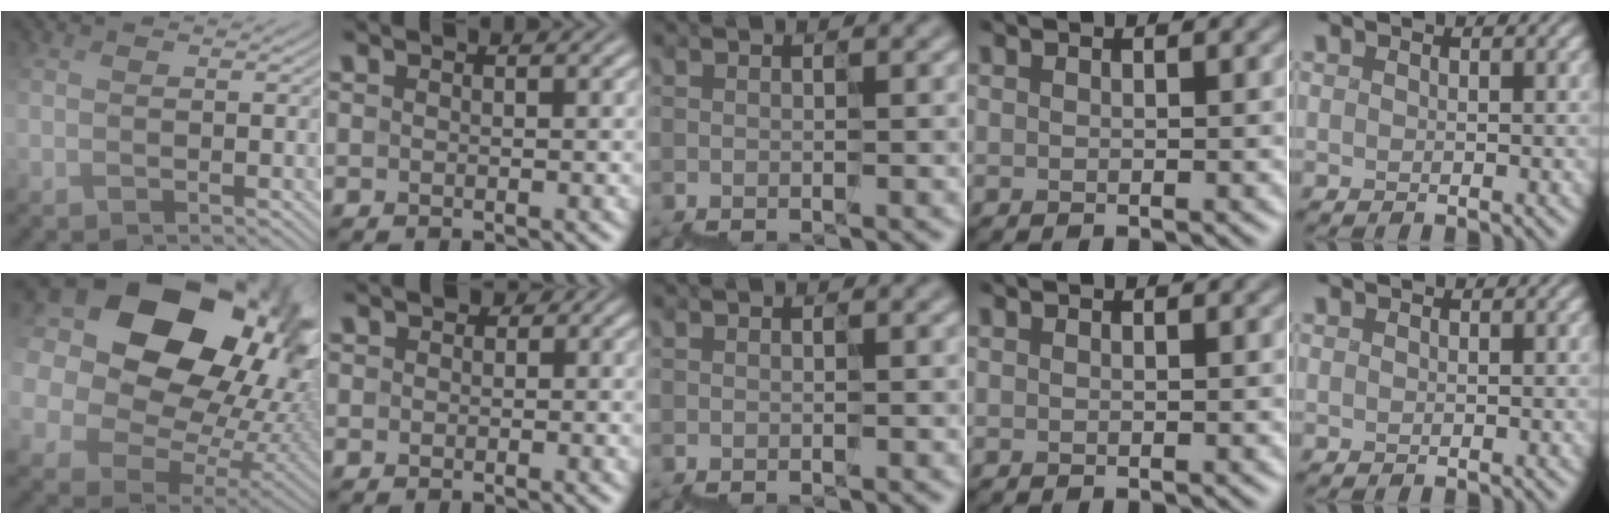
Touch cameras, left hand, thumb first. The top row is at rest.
{"thumb": {"total": 24.6, "force": [11.1, 17.9, 12.7], "torque": [-0.332, 0.047, 0.212]}, "index": {"total": 4.3, "force": [0.6, 3.2, 2.7], "torque": [-0.003, 0.011, -0.021]}}